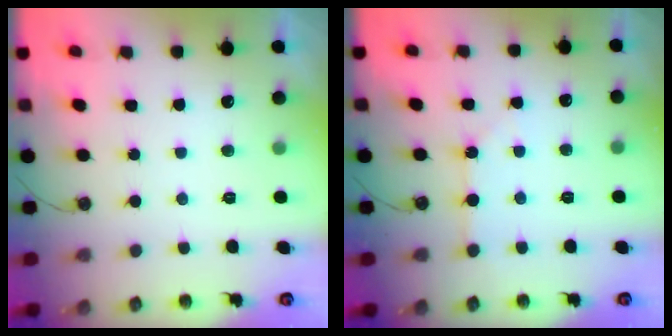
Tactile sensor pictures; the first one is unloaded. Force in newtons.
{"total": 1.4, "press": 1.4, "slide": 0.2}